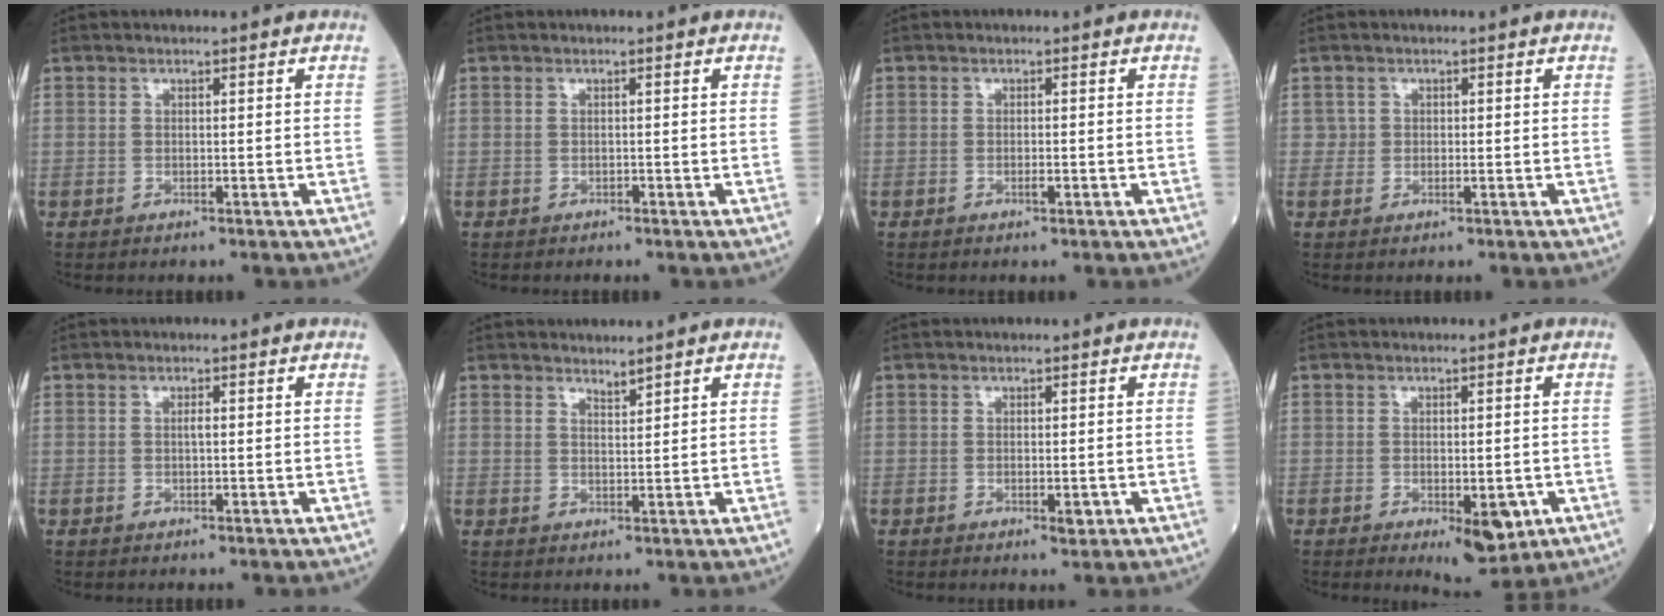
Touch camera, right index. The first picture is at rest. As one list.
[{"total": 0.0}, {"total": 0.9, "force": [-0.4, 0.1, 0.8], "torque": [-0.018, 0.000, -0.004]}, {"total": 0.6, "force": [0.1, 0.6, 0.2], "torque": [-0.001, 0.001, 0.001]}, {"total": 0.6, "force": [0.1, 0.0, 0.6], "torque": [-0.013, 0.001, 0.003]}, {"total": 1.3, "force": [1.3, -0.1, 0.2], "torque": [-0.007, -0.007, 0.026]}, {"total": 1.3, "force": [-0.4, 0.4, 1.1], "torque": [-0.019, -0.002, -0.001]}, {"total": 5.9, "force": [-2.2, 2.0, 5.1], "torque": [-0.066, -0.009, -0.015]}]